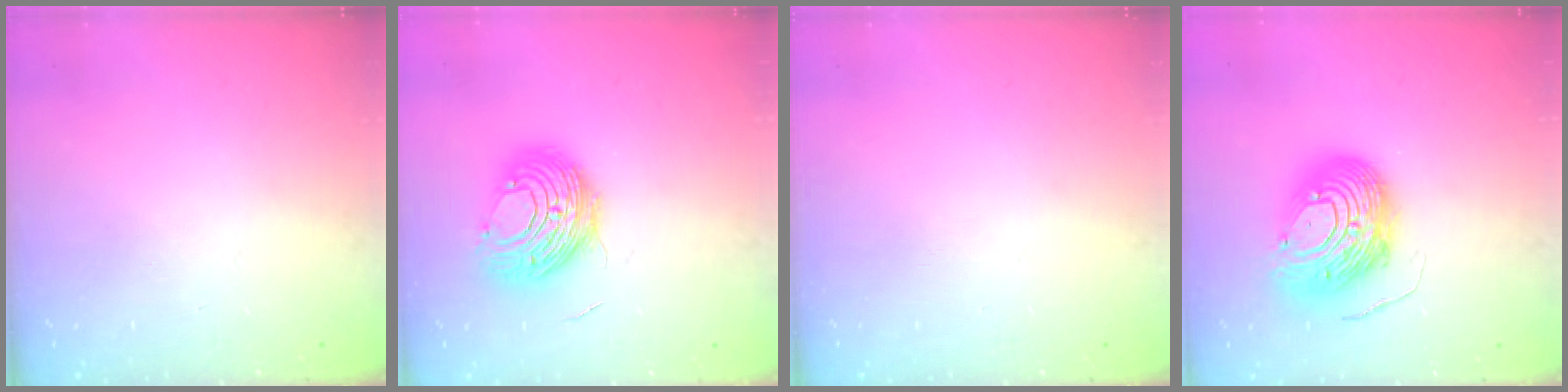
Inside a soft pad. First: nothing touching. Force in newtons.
{"total": 11.0, "press": 11.0, "slide": 0.6}
{"total": 0.0}
{"total": 14.4, "press": 14.4, "slide": 1.2}